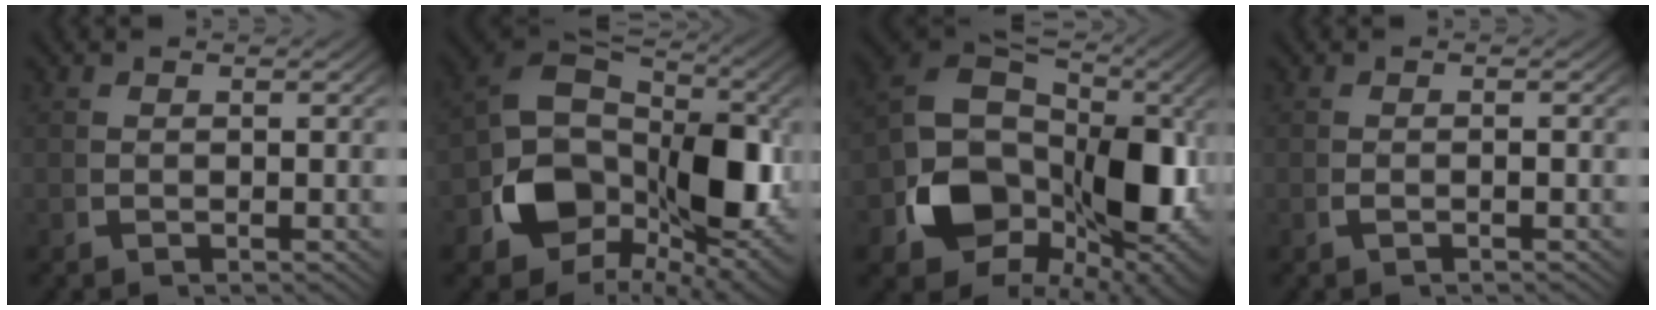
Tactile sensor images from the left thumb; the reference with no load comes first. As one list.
[{"total": 14.6, "force": [-2.1, 10.2, 10.3], "torque": [-0.221, -0.048, -0.025]}, {"total": 16.6, "force": [-1.7, 11.9, 11.4], "torque": [-0.242, -0.059, -0.015]}, {"total": 0.7, "force": [-0.4, 0.1, 0.6], "torque": [-0.018, -0.001, -0.008]}]